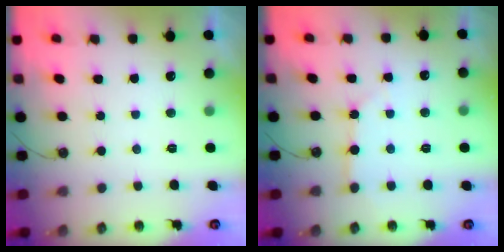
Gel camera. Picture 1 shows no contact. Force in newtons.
{"total": 2.6, "press": 2.6, "slide": 0.3}